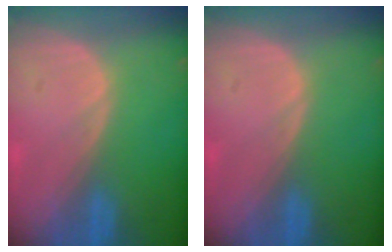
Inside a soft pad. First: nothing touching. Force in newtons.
{"total": 0.0}